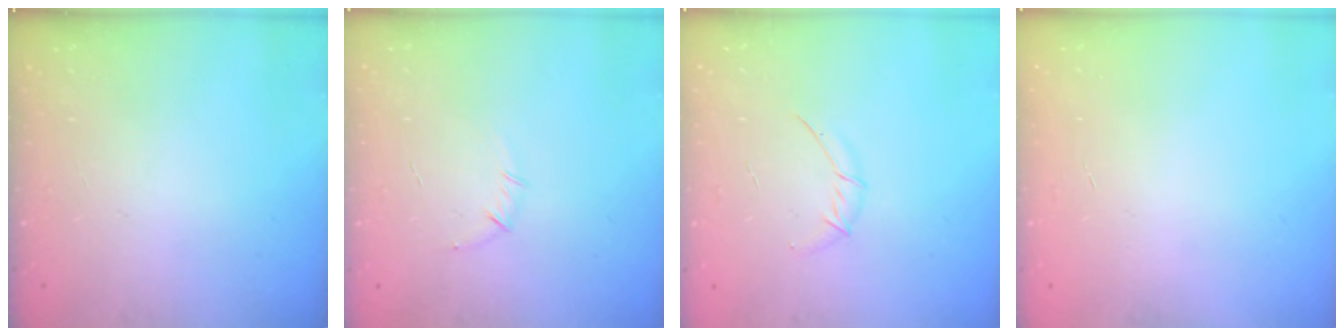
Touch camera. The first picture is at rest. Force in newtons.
{"total": 4.7, "press": 4.5, "slide": 1.3}
{"total": 4.9, "press": 4.7, "slide": 1.1}
{"total": 0.5, "press": 0.5, "slide": 0.1}